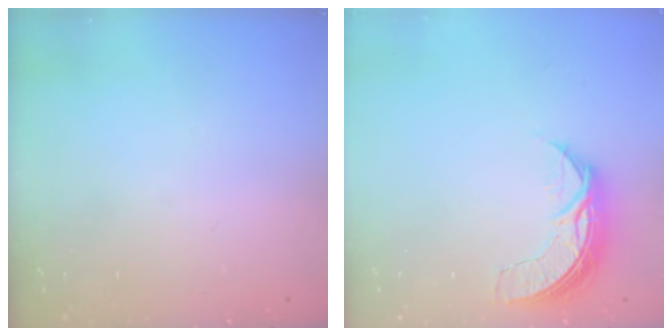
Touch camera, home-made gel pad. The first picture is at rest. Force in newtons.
{"total": 7.2, "press": 7.2, "slide": 0.5}